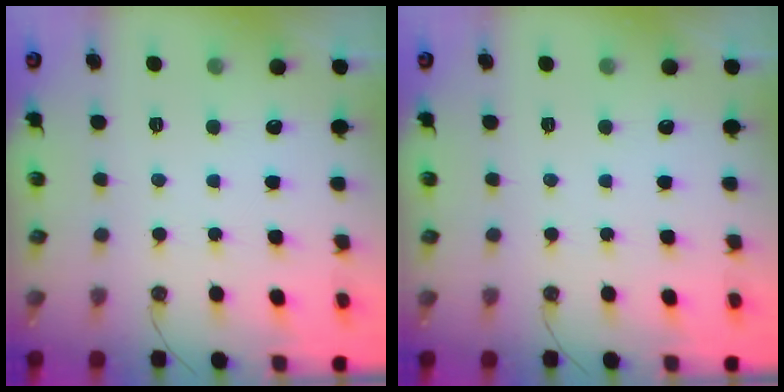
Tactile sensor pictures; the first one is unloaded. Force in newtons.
{"total": 0.0}